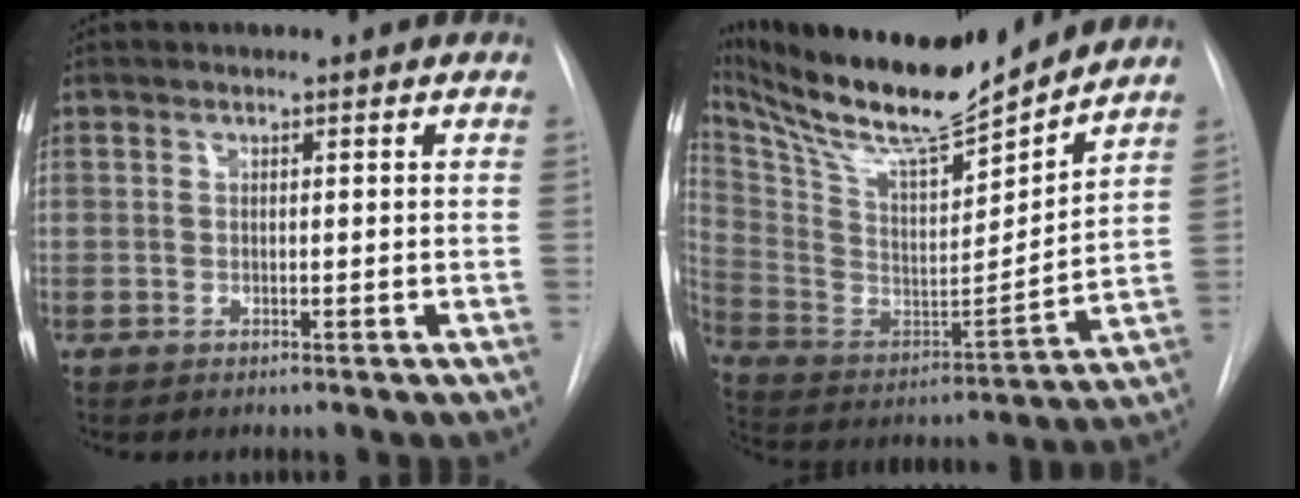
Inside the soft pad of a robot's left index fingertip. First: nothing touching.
{"total": 22.0, "force": [19.5, 2.9, 9.8], "torque": [-0.202, -0.019, 0.332]}